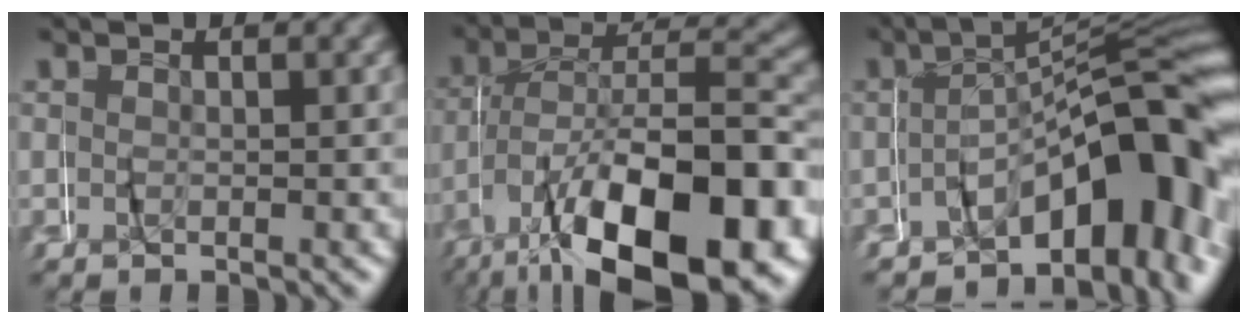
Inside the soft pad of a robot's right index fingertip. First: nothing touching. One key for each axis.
{"total": 12.2, "fx": -5.1, "fy": 5.9, "fz": 9.3, "tx": -0.157, "ty": -0.013, "tz": -0.065}
{"total": 9.6, "fx": -4.1, "fy": 3.7, "fz": 7.9, "tx": -0.111, "ty": -0.005, "tz": -0.057}